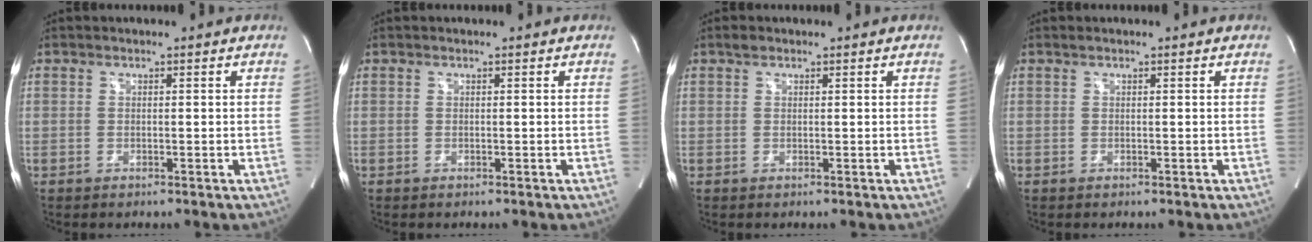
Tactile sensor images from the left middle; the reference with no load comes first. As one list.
[{"total": 0.0}, {"total": 0.8, "force": [0.6, 0.4, 0.3], "torque": [-0.010, 0.010, 0.011]}, {"total": 0.0}]